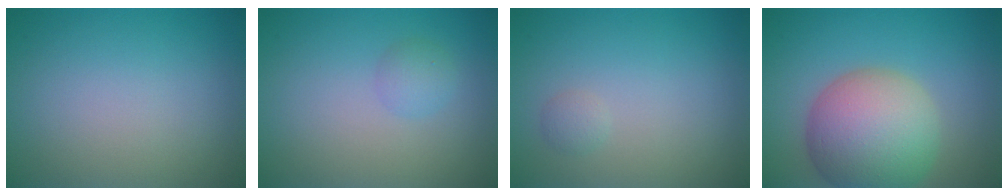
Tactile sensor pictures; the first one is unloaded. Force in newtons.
{"total": 1.5, "press": 1.5, "slide": 0.0}
{"total": 0.7, "press": 0.7, "slide": 0.1}
{"total": 9.7, "press": 9.7, "slide": 0.6}